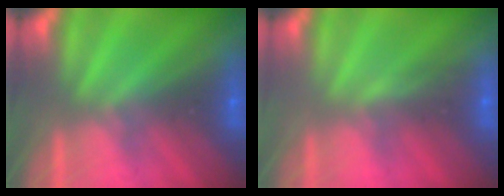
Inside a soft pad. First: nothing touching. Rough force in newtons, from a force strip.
{"total": 2.8}